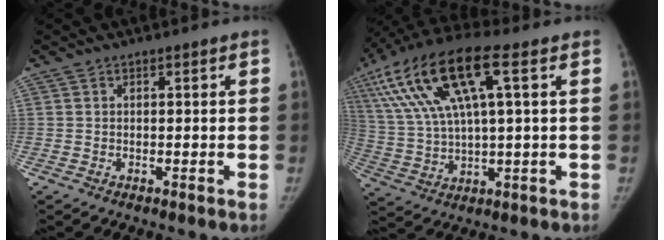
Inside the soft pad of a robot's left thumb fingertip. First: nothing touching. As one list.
[{"total": 19.8, "force": [7.3, 5.7, 17.5], "torque": [-0.371, 0.017, 0.134]}]